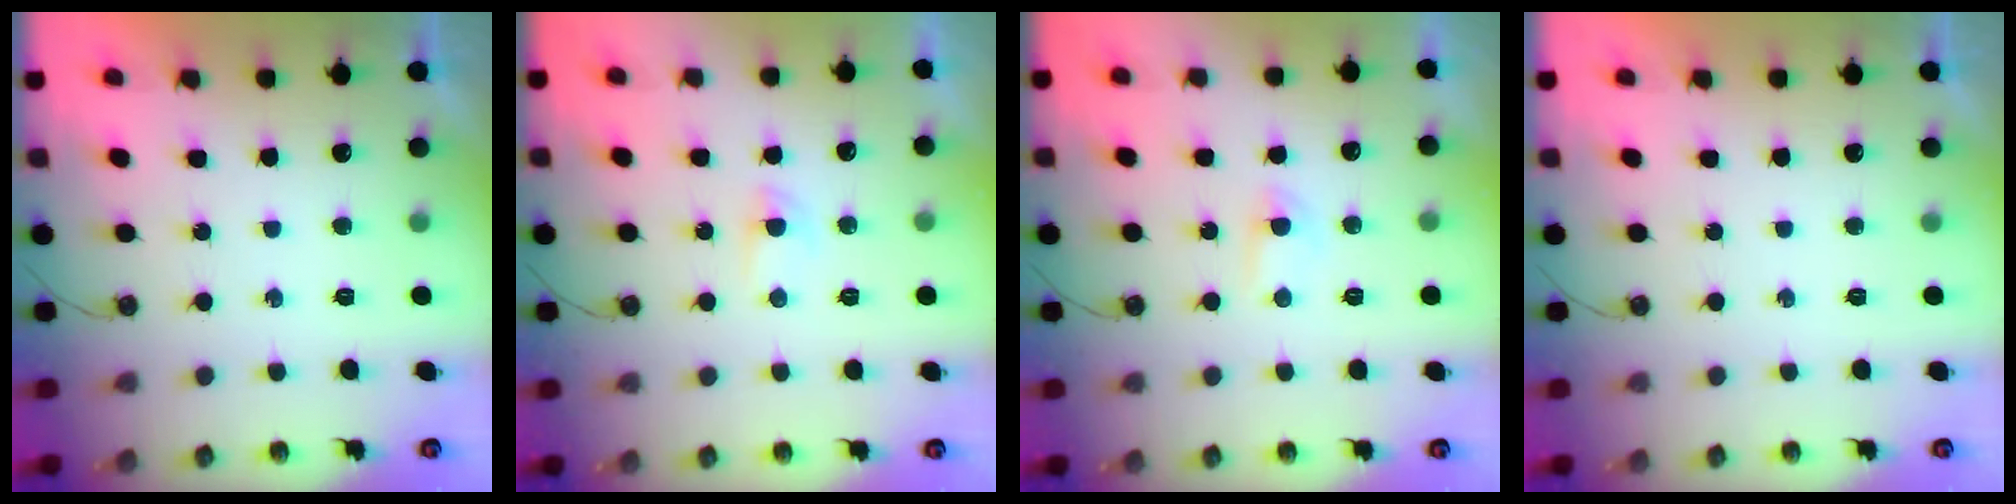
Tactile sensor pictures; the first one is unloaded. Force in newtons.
{"total": 2.2, "press": 2.2, "slide": 0.4}
{"total": 3.3, "press": 3.3, "slide": 0.5}
{"total": 0.0}